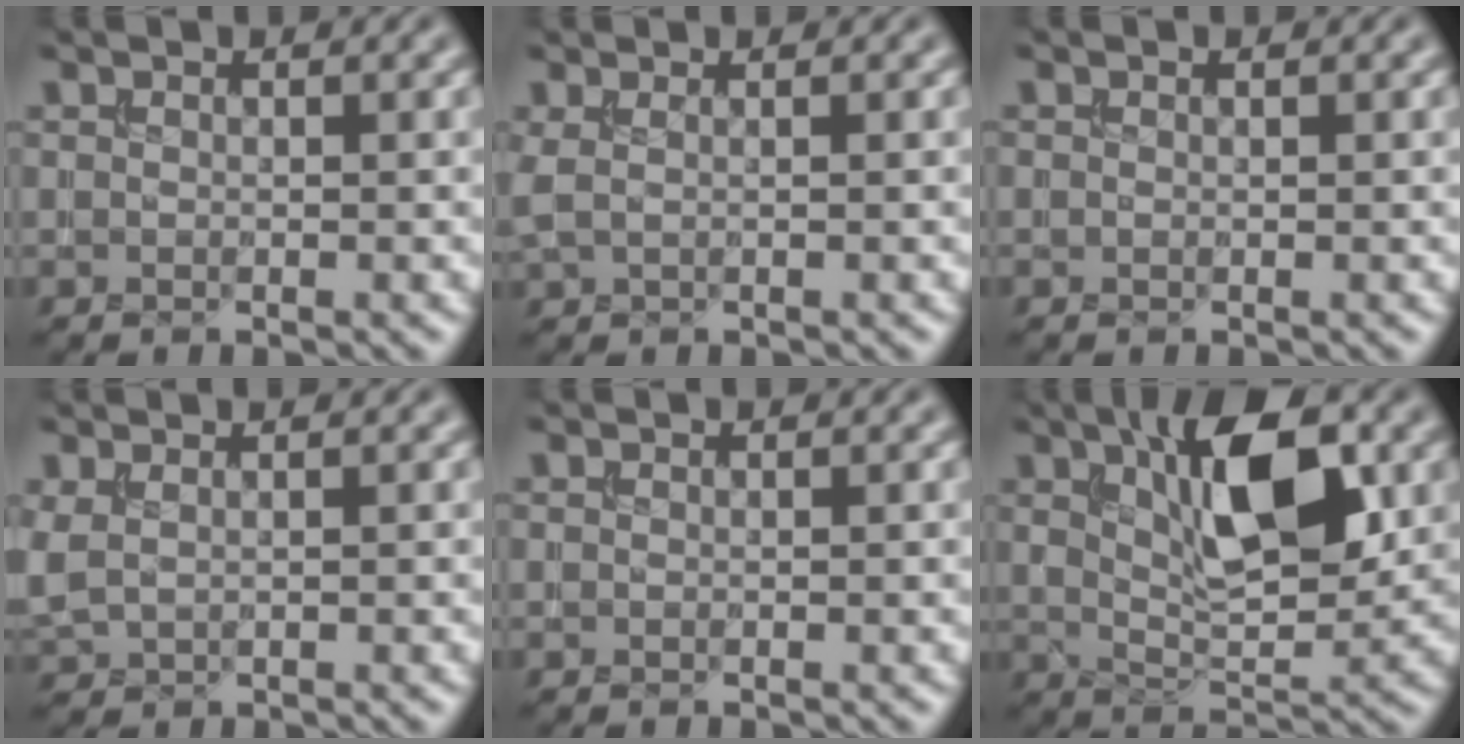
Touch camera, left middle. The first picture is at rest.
{"total": 1.2, "force": [0.4, 0.5, 1.0], "torque": [-0.015, 0.005, 0.007]}
{"total": 0.0}
{"total": 1.8, "force": [0.6, 1.1, 1.3], "torque": [-0.036, 0.004, 0.024]}
{"total": 0.0}
{"total": 9.1, "force": [2.9, 3.4, 8.0], "torque": [-0.122, 0.006, 0.051]}